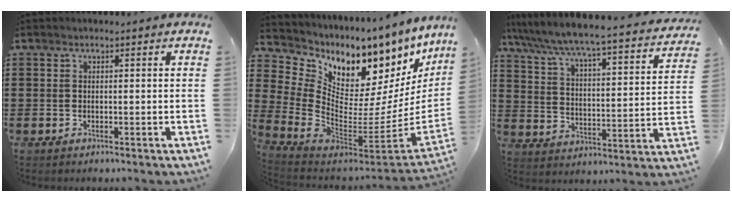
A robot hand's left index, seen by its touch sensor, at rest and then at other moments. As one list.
[{"total": 4.2, "force": [3.3, 2.5, 1.0], "torque": [-0.054, -0.086, 0.046]}, {"total": 5.1, "force": [4.7, -0.6, 1.9], "torque": [-0.062, -0.048, 0.067]}]